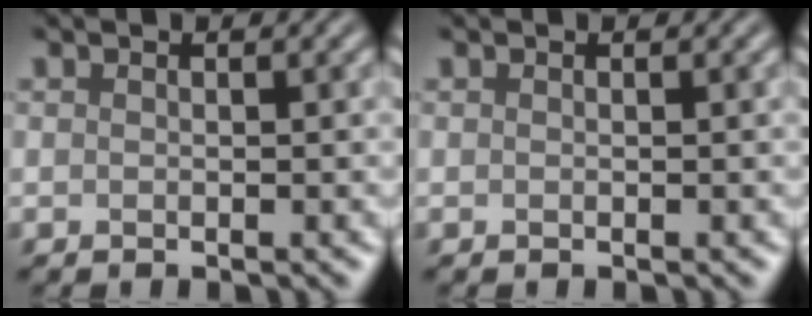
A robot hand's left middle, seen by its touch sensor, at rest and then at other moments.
{"total": 0.0}